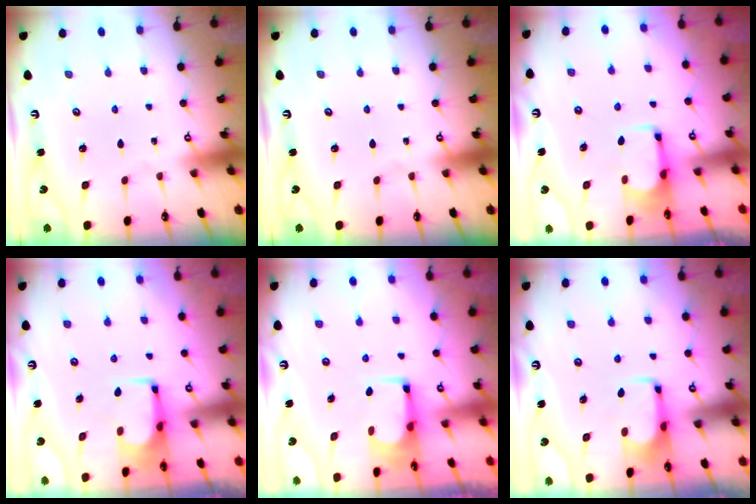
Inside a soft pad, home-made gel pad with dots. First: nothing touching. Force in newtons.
{"total": 0.0}
{"total": 1.7, "press": 1.5, "slide": 0.7}
{"total": 1.5, "press": 1.5, "slide": 0.3}
{"total": 2.2, "press": 2.2, "slide": 0.1}
{"total": 2.1, "press": 2.1, "slide": 0.4}